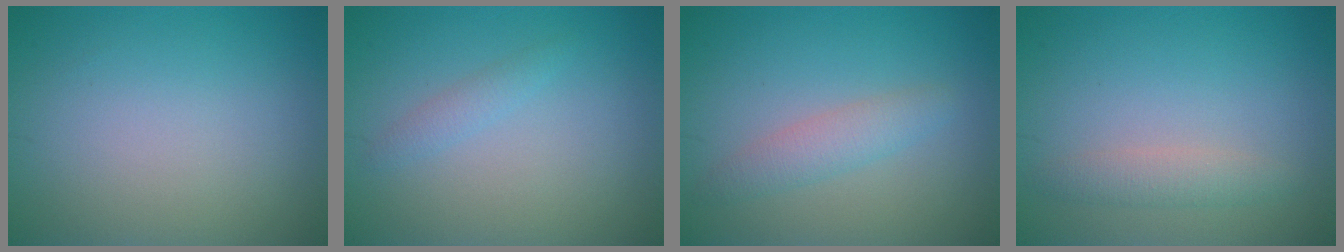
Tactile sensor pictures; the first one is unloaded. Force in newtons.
{"total": 1.1, "press": 1.1, "slide": 0.1}
{"total": 2.2, "press": 2.2, "slide": 0.1}
{"total": 1.9, "press": 1.9, "slide": 0.0}